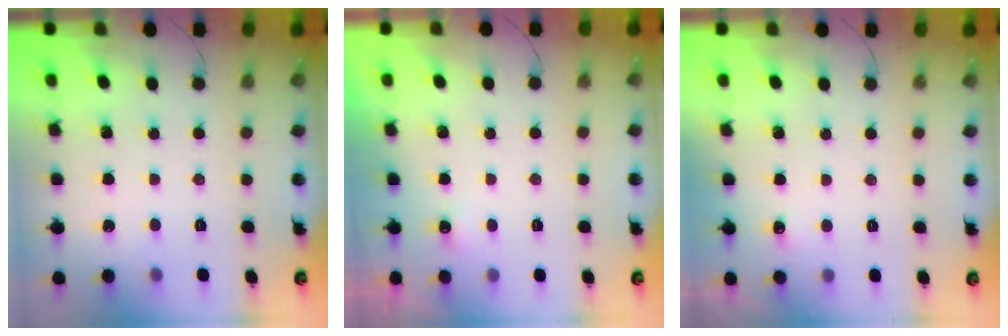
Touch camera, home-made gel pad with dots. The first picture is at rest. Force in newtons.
{"total": 3.2, "press": 1.2, "slide": 3.0}
{"total": 12.1, "press": 3.1, "slide": 11.7}